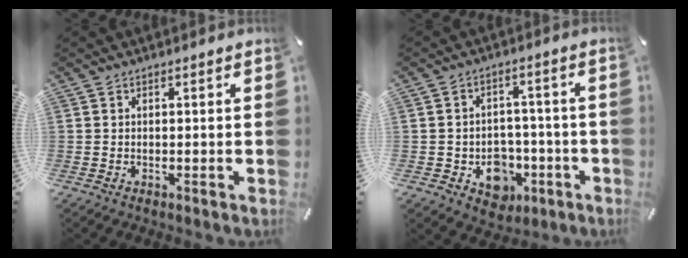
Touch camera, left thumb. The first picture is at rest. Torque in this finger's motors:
{"motor_torque": [0.03, 0.07, 0.17, -0.16, 0.05]}